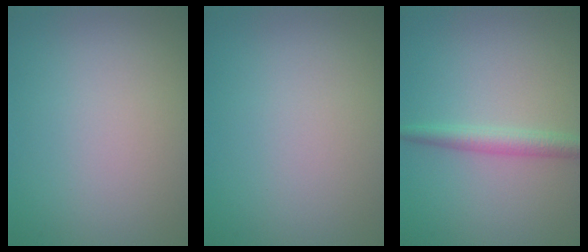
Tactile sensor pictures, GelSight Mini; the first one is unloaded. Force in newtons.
{"total": 0.0}
{"total": 2.4, "press": 2.4, "slide": 0.0}